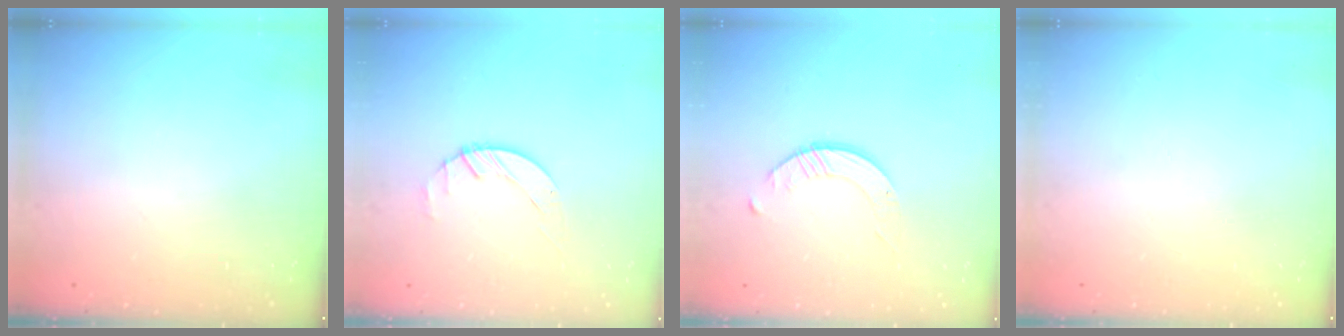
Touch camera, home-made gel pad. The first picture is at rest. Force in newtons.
{"total": 1.4, "press": 1.4, "slide": 0.2}
{"total": 1.6, "press": 1.6, "slide": 0.2}
{"total": 0.0}